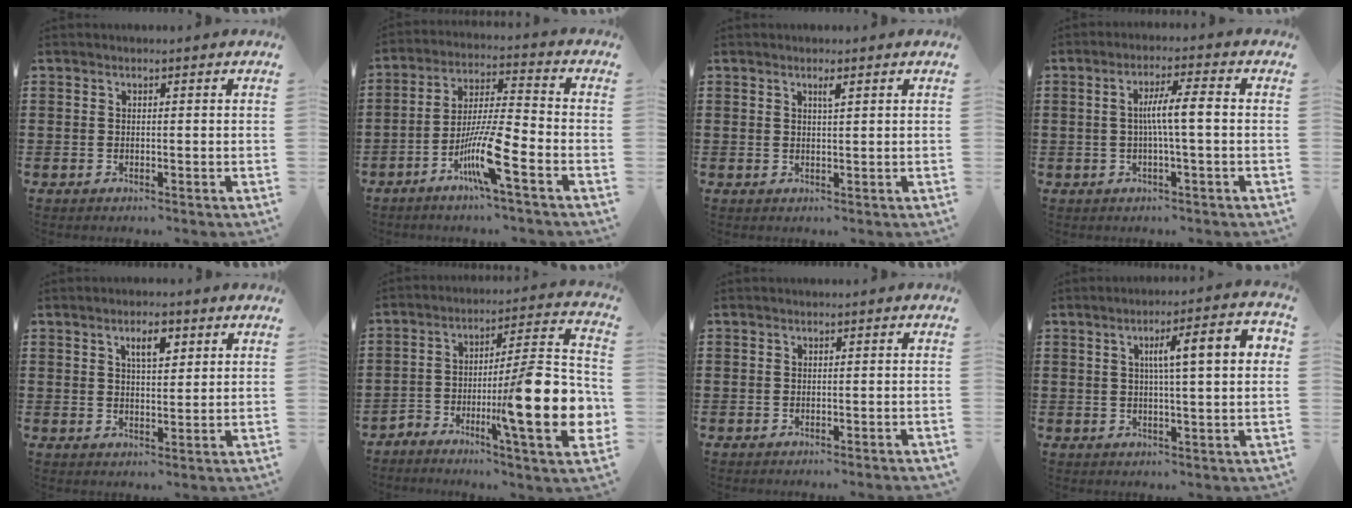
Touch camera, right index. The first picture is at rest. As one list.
[{"total": 10.0, "force": [-4.9, 1.0, 8.7], "torque": [-0.182, -0.010, -0.094]}, {"total": 1.2, "force": [0.7, 0.1, 1.0], "torque": [-0.020, -0.001, 0.012]}, {"total": 5.3, "force": [-0.3, 0.2, 5.3], "torque": [-0.096, 0.000, -0.012]}, {"total": 3.7, "force": [1.8, 1.4, 2.9], "torque": [-0.047, 0.002, 0.027]}, {"total": 15.3, "force": [-4.9, 2.2, 14.3], "torque": [-0.210, -0.019, -0.084]}, {"total": 0.8, "force": [-0.7, -0.1, 0.3], "torque": [-0.006, -0.002, -0.015]}, {"total": 7.9, "force": [1.5, 1.3, 7.6], "torque": [-0.130, -0.002, 0.015]}]